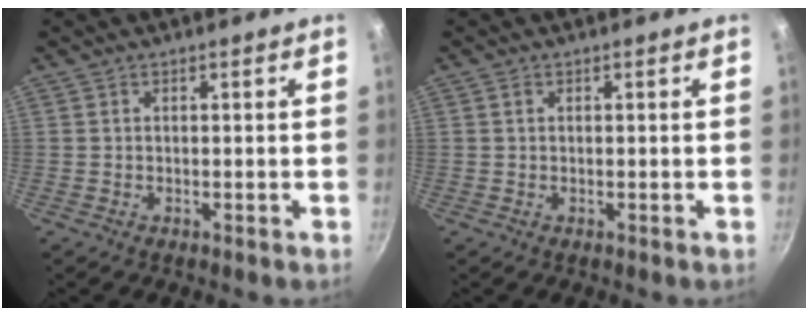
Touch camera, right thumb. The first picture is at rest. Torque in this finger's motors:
{"motor_torque": [0.22, 0.55, 0.31, -0.07, -0.03]}